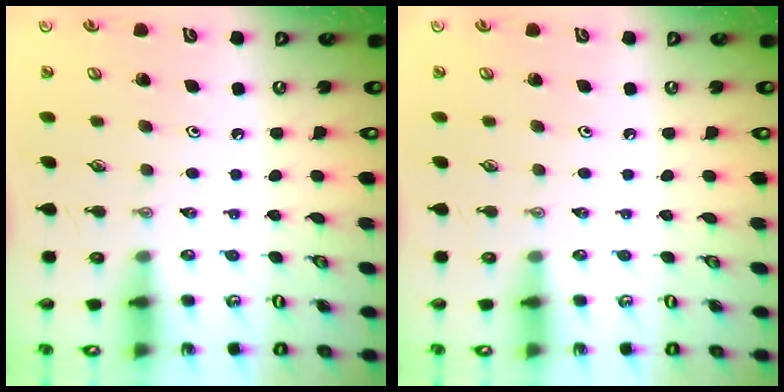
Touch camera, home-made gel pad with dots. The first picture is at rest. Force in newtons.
{"total": 0.0}